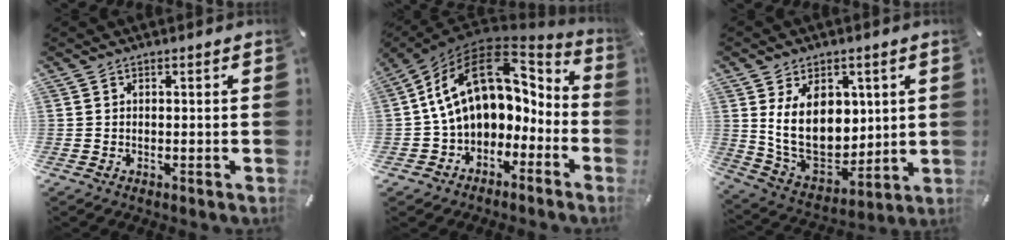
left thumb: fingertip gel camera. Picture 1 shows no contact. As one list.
[{"total": 17.5, "force": [3.6, 12.7, 11.4], "torque": [-0.212, -0.018, 0.067]}, {"total": 17.2, "force": [4.5, 12.4, 11.0], "torque": [-0.212, -0.034, 0.087]}]